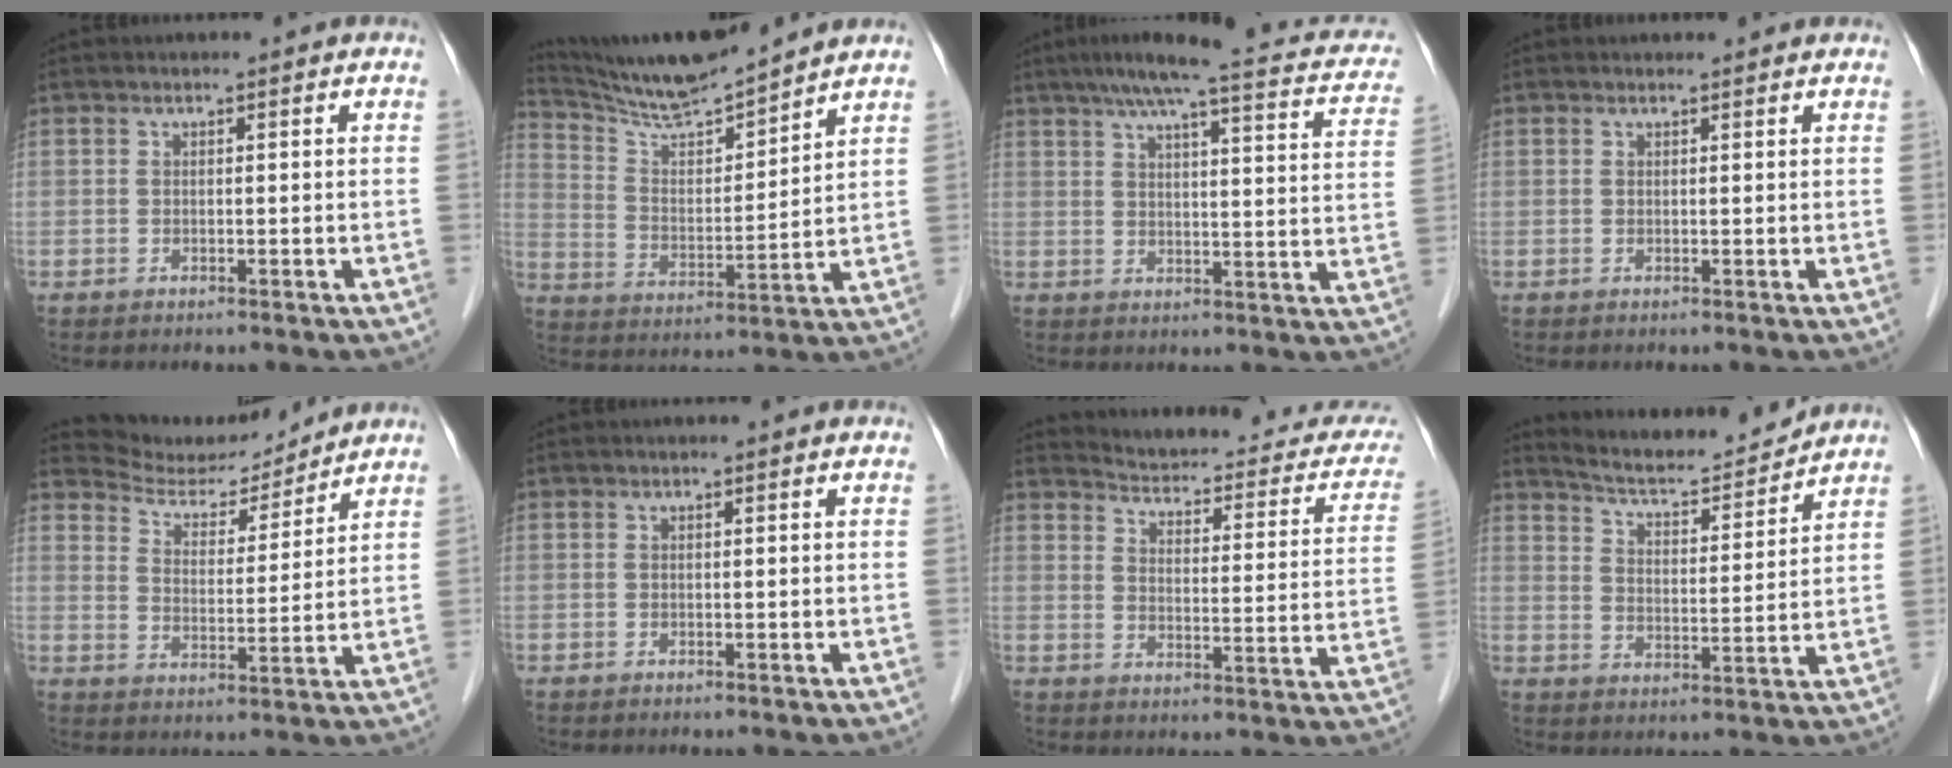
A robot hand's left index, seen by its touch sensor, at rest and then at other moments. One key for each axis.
{"total": 11.7, "fx": 11.2, "fy": -0.3, "fz": 3.4, "tx": -0.072, "ty": 0.004, "tz": 0.209}
{"total": 19.6, "fx": 15.3, "fy": 3.4, "fz": 11.7, "tx": -0.164, "ty": 0.021, "tz": 0.174}
{"total": 1.4, "fx": 1.4, "fy": 0.4, "fz": 0.1, "tx": -0.011, "ty": 0.006, "tz": 0.015}
{"total": 8.7, "fx": 8.6, "fy": 1.3, "fz": 0.2, "tx": -0.010, "ty": -0.001, "tz": 0.147}
{"total": 0.0}
{"total": 21.0, "fx": 19.5, "fy": 5.0, "fz": 6.2, "tx": -0.063, "ty": -0.055, "tz": 0.217}
{"total": 10.5, "fx": 10.3, "fy": 0.6, "fz": 2.2, "tx": -0.042, "ty": -0.006, "tz": 0.162}